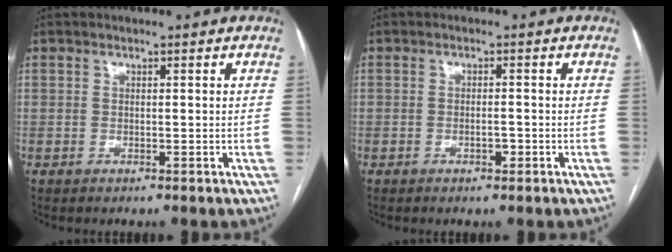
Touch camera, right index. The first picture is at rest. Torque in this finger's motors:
{"motor_torque": [-0.02, 0.00, -0.08, 0.00]}